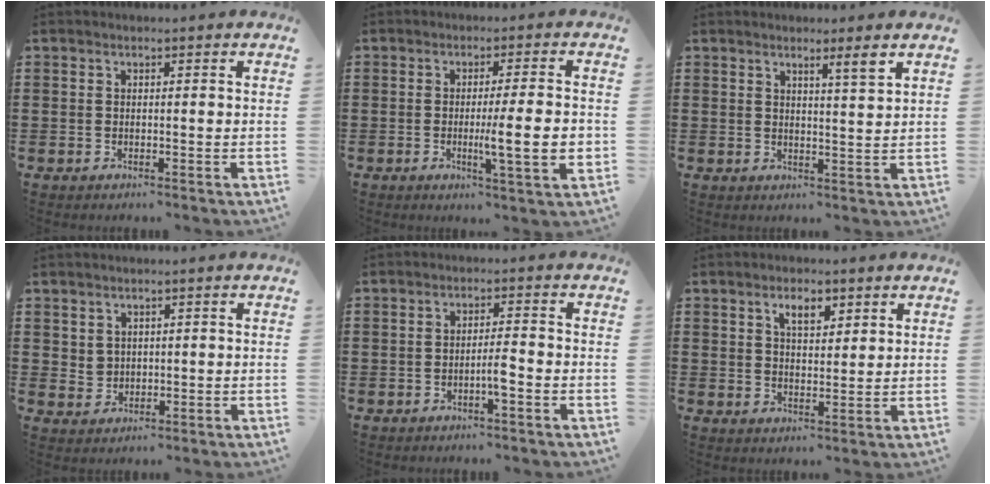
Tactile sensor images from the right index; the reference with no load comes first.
{"total": 8.3, "force": [-1.3, 0.7, 8.2], "torque": [-0.118, -0.017, -0.024]}
{"total": 2.6, "force": [1.8, -0.4, 1.8], "torque": [-0.029, -0.007, 0.029]}
{"total": 2.2, "force": [1.4, 1.7, 0.3], "torque": [-0.013, 0.009, 0.027]}
{"total": 2.9, "force": [-1.3, 0.3, 2.5], "torque": [-0.047, 0.002, -0.024]}
{"total": 3.8, "force": [2.3, 1.6, 2.6], "torque": [-0.050, 0.004, 0.038]}